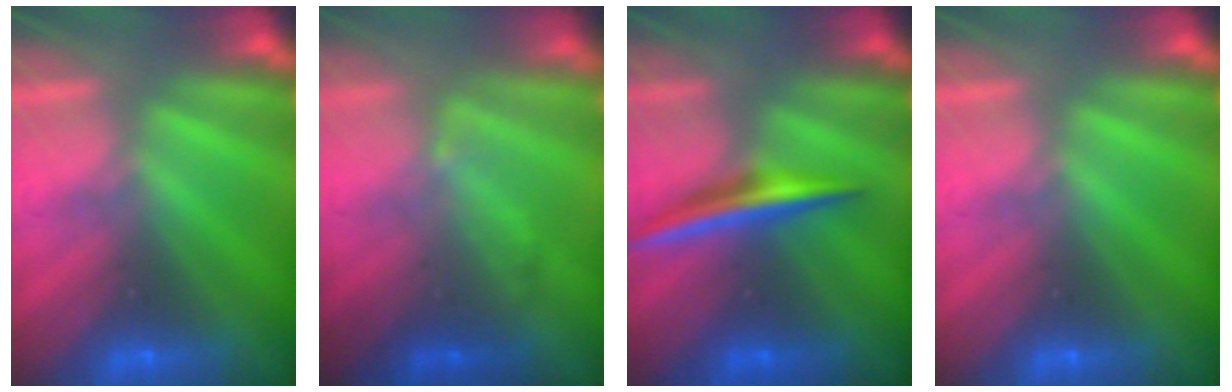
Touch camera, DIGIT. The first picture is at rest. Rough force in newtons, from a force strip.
{"total": 2.1}
{"total": 1.9}
{"total": 0.0}